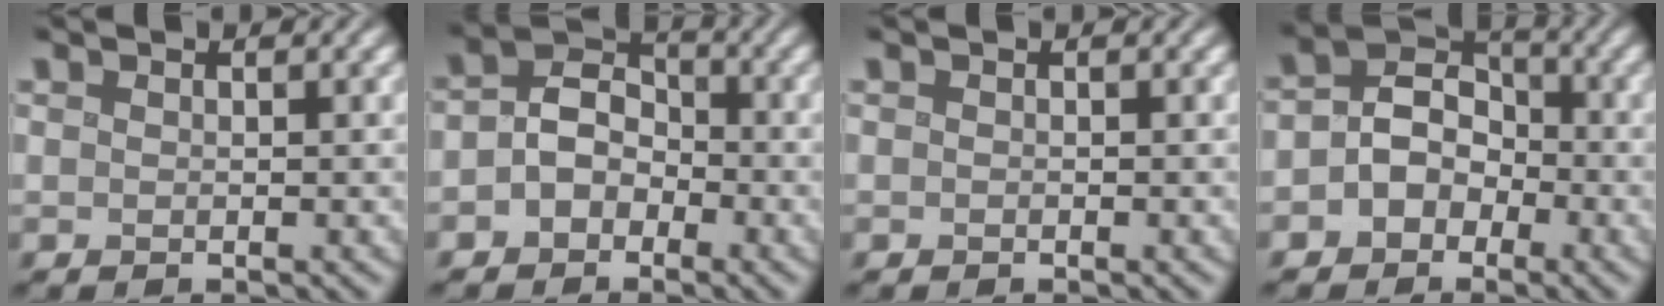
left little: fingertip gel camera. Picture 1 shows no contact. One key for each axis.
{"total": 3.7, "fx": -1.5, "fy": 2.8, "fz": 2.0, "tx": -0.028, "ty": 0.008, "tz": -0.035}
{"total": 0.0}
{"total": 4.2, "fx": -1.4, "fy": 3.4, "fz": 2.0, "tx": -0.016, "ty": 0.009, "tz": -0.037}